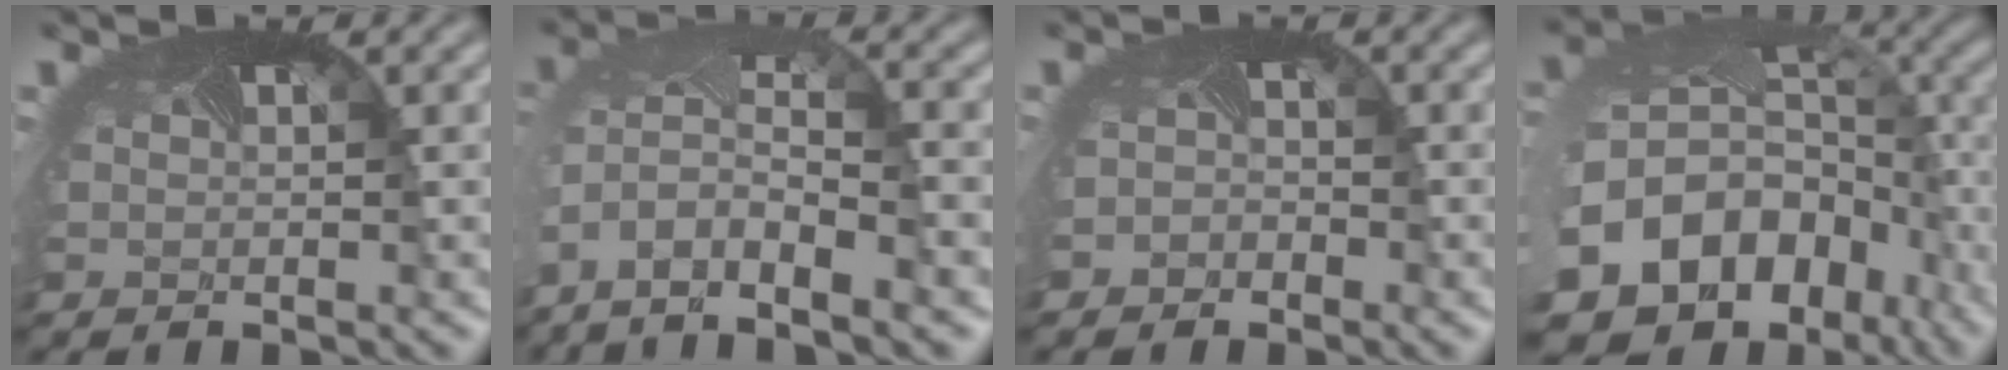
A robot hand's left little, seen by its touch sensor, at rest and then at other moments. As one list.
[{"total": 8.5, "force": [-5.2, 3.5, 5.7], "torque": [-0.137, -0.021, -0.078]}, {"total": 1.4, "force": [-1.1, 0.8, -0.3], "torque": [-0.002, -0.011, -0.022]}, {"total": 17.9, "force": [-8.8, 13.4, 7.9], "torque": [-0.181, -0.049, -0.106]}]